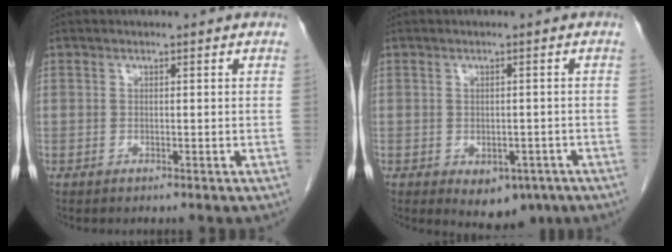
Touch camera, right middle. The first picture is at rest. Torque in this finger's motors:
{"motor_torque": [0.02, -0.01, 0.02, 0.02]}